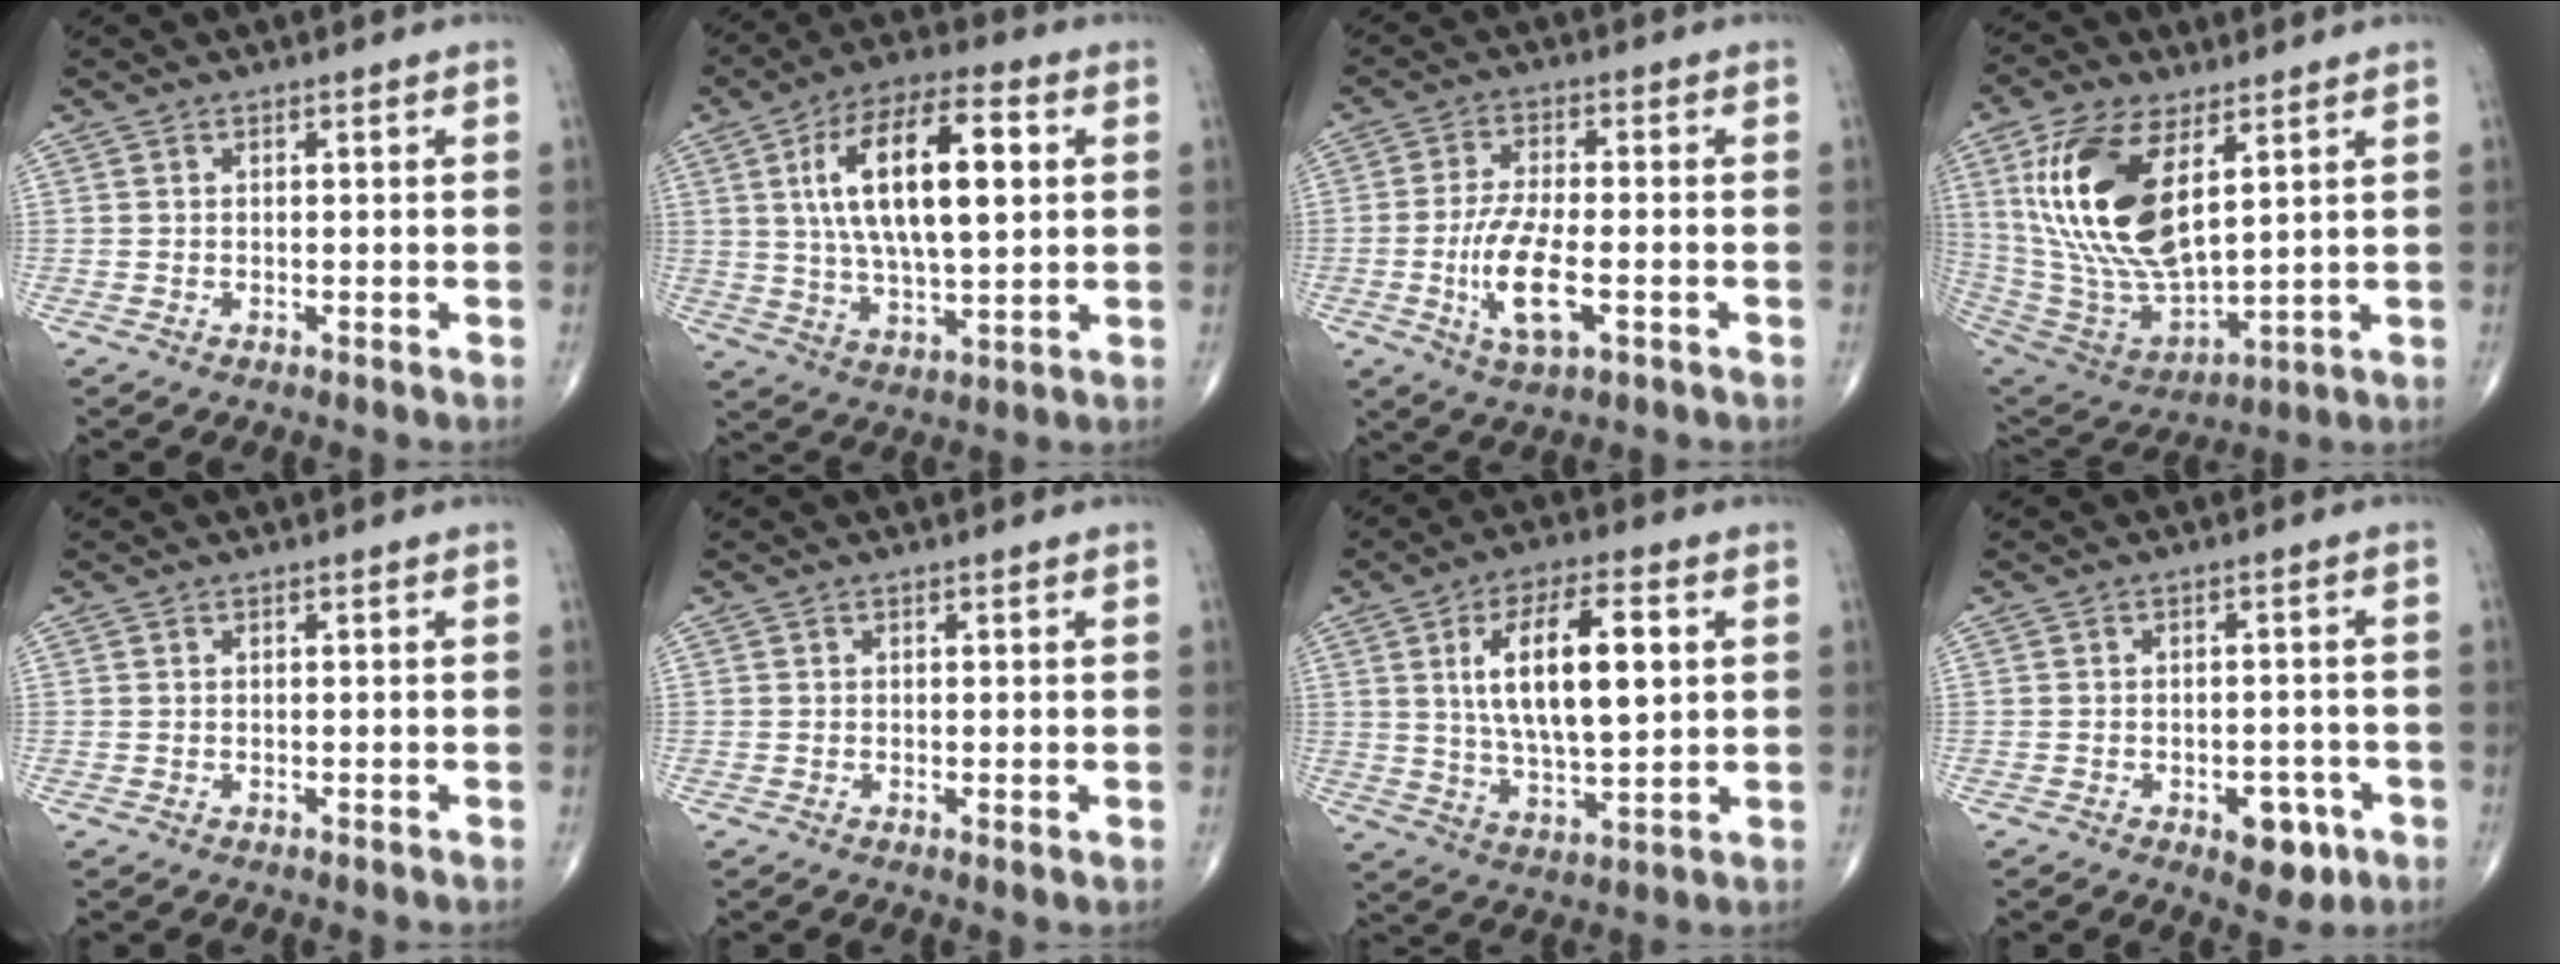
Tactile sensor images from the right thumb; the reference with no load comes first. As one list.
[{"total": 19.2, "force": [4.2, 7.9, 17.0], "torque": [-0.286, 0.006, 0.069]}, {"total": 10.0, "force": [-2.7, 3.7, 8.8], "torque": [-0.176, 0.005, -0.047]}, {"total": 21.8, "force": [7.0, 10.3, 17.9], "torque": [-0.350, -0.030, 0.141]}, {"total": 0.0}, {"total": 0.7, "force": [0.0, 0.2, 0.7], "torque": [-0.013, -0.004, -0.003]}, {"total": 15.9, "force": [3.4, 6.4, 14.1], "torque": [-0.232, -0.005, 0.063]}, {"total": 6.0, "force": [-2.8, 3.4, 4.2], "torque": [-0.029, 0.014, -0.031]}]